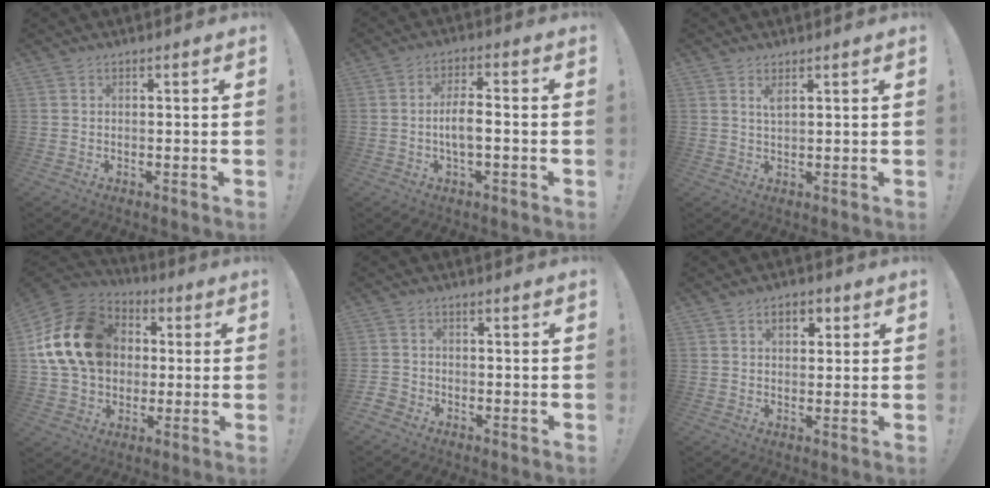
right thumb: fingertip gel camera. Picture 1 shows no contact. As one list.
[{"total": 6.0, "force": [-1.5, 1.9, 5.5], "torque": [-0.112, 0.004, -0.030]}, {"total": 1.9, "force": [1.2, 0.2, 1.5], "torque": [-0.023, -0.004, 0.018]}, {"total": 21.1, "force": [3.5, 16.6, 12.6], "torque": [-0.227, 0.004, 0.082]}, {"total": 2.4, "force": [-1.6, 1.7, 0.6], "torque": [-0.013, 0.004, -0.032]}, {"total": 4.9, "force": [1.8, 3.2, 3.2], "torque": [-0.041, 0.001, 0.026]}]